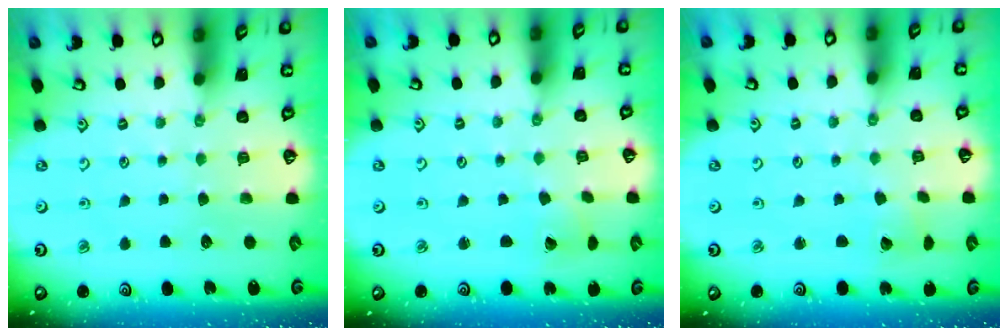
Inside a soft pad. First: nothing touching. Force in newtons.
{"total": 2.0, "press": 2.0, "slide": 0.3}
{"total": 2.6, "press": 2.6, "slide": 0.3}